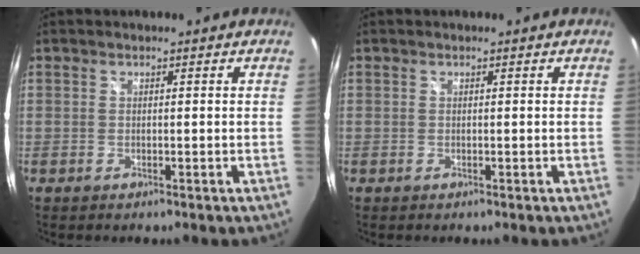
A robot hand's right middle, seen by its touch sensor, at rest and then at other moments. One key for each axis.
{"total": 0.0}